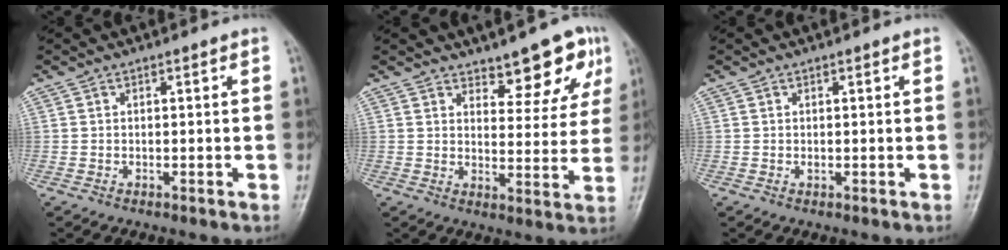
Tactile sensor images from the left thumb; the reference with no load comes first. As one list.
[{"total": 8.8, "force": [6.1, 3.6, 5.3], "torque": [-0.028, -0.039, 0.084]}, {"total": 0.7, "force": [0.3, 0.3, 0.5], "torque": [-0.004, -0.001, 0.005]}]